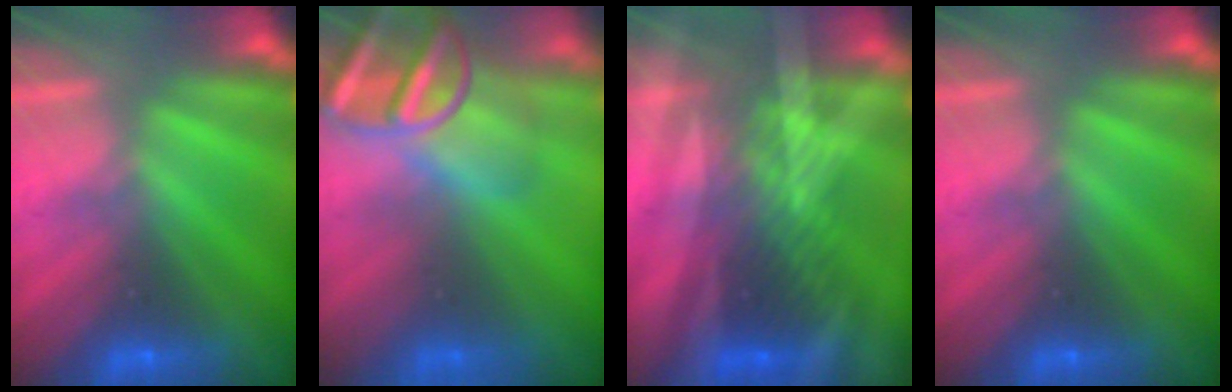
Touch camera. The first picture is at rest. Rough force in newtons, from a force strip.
{"total": 9.0}
{"total": 3.0}
{"total": 0.0}